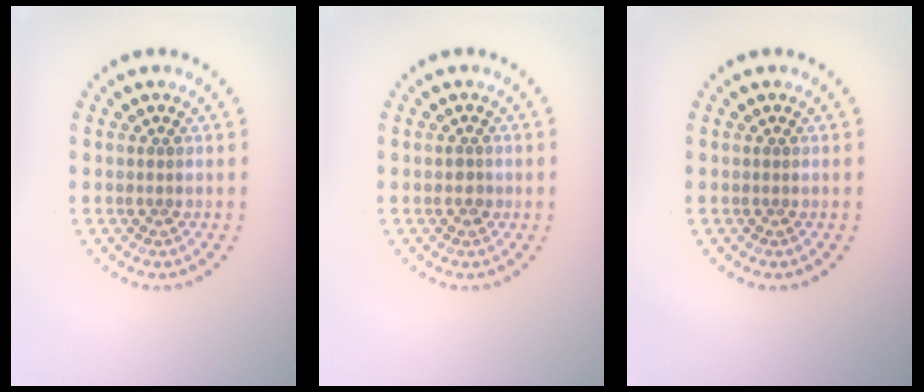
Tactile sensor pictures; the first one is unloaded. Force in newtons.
{"total": 1.0, "press": 0.9, "slide": 0.3}
{"total": 0.0}